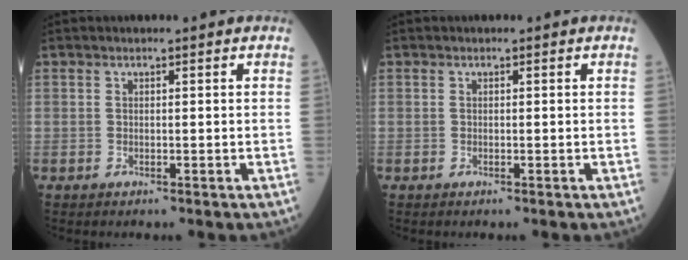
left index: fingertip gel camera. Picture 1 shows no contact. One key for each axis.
{"total": 0.0}